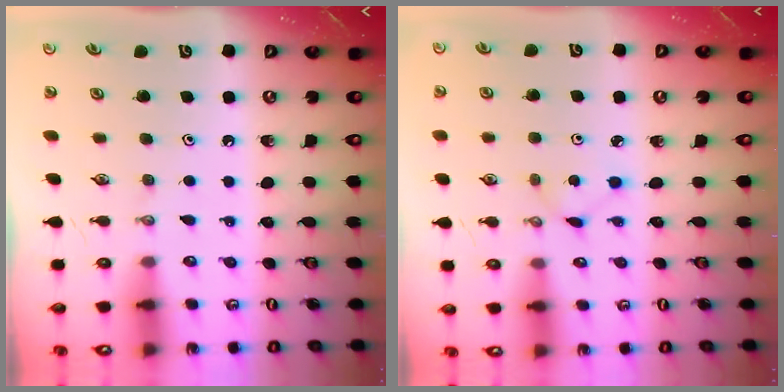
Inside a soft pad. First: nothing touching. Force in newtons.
{"total": 1.6, "press": 1.6, "slide": 0.2}